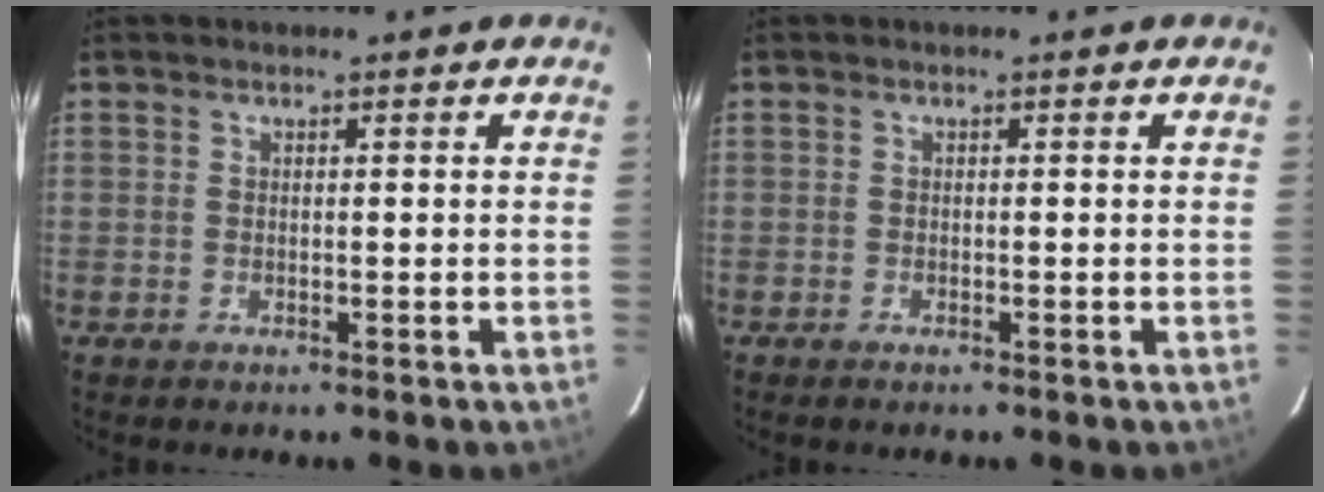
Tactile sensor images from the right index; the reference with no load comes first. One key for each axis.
{"total": 0.6, "fx": -0.5, "fy": 0.1, "fz": 0.3, "tx": -0.006, "ty": -0.002, "tz": -0.011}